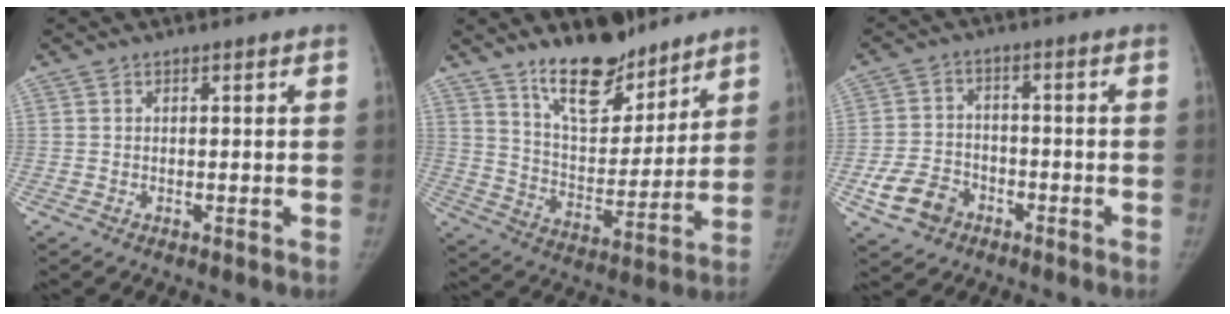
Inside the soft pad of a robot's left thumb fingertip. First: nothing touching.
{"total": 15.1, "force": [11.5, 6.3, 7.4], "torque": [-0.076, -0.086, 0.201]}
{"total": 7.7, "force": [-3.8, 5.8, 3.4], "torque": [-0.053, 0.021, -0.065]}